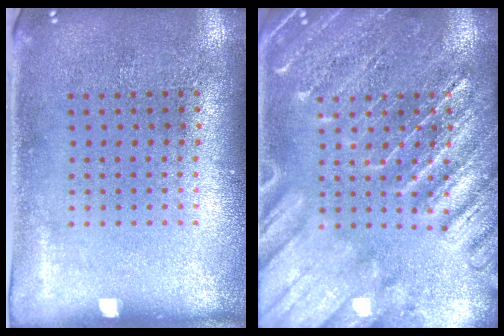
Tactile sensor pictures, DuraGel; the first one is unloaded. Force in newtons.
{"total": 4.9, "press": 4.9, "slide": 0.7}